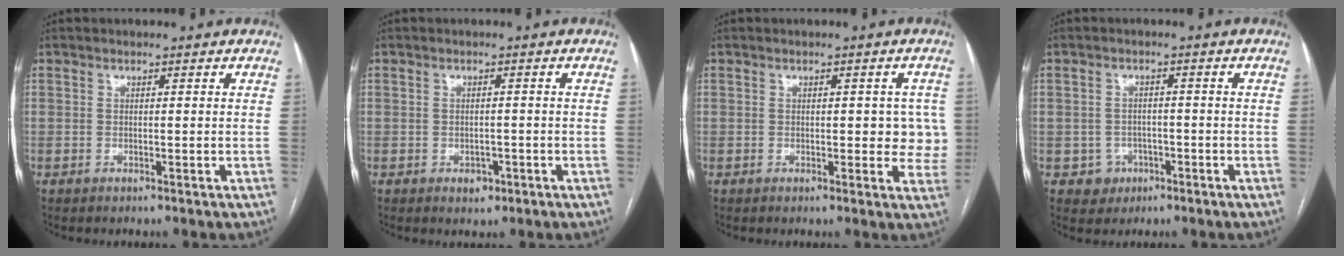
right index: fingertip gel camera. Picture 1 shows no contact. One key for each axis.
{"total": 2.1, "fx": -1.0, "fy": 1.5, "fz": 1.1, "tx": -0.011, "ty": 0.004, "tz": -0.006}
{"total": 5.1, "fx": 0.3, "fy": 2.4, "fz": 4.5, "tx": -0.033, "ty": 0.008, "tz": 0.001}
{"total": 3.5, "fx": -1.4, "fy": 3.2, "fz": 0.1, "tx": 0.009, "ty": 0.014, "tz": -0.015}